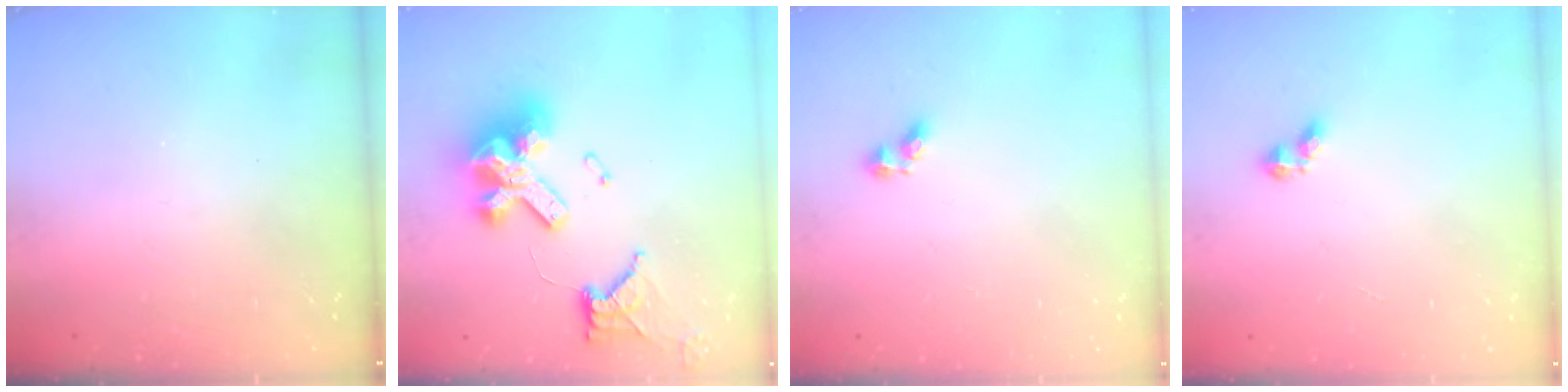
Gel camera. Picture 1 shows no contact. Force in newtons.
{"total": 16.7, "press": 16.6, "slide": 1.9}
{"total": 3.6, "press": 3.4, "slide": 1.3}
{"total": 2.6, "press": 2.5, "slide": 0.5}